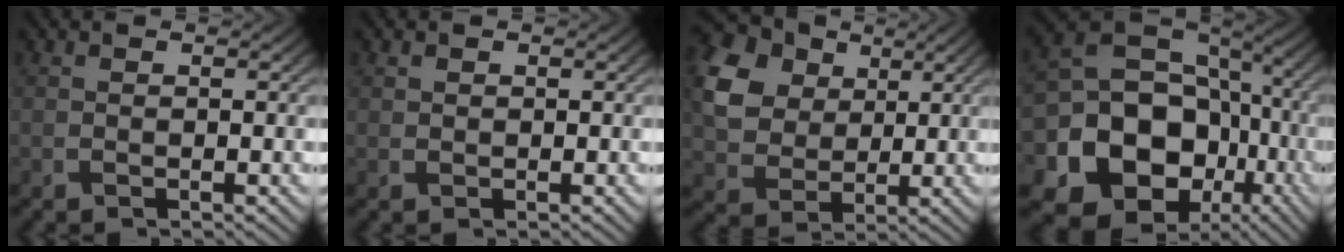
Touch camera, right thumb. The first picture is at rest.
{"total": 0.6, "force": [0.3, 0.5, 0.1], "torque": [-0.004, -0.003, 0.007]}
{"total": 11.9, "force": [4.1, 8.9, 6.7], "torque": [-0.193, 0.019, 0.077]}
{"total": 21.3, "force": [-6.6, 17.6, 10.1], "torque": [-0.226, -0.048, -0.109]}